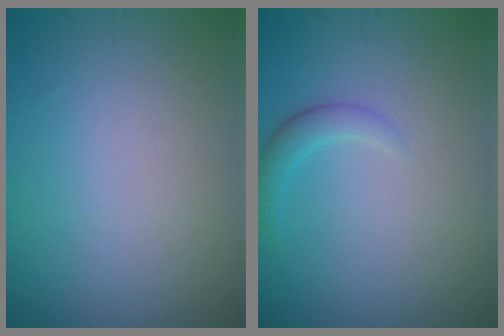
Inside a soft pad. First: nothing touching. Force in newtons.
{"total": 1.8, "press": 1.8, "slide": 0.1}